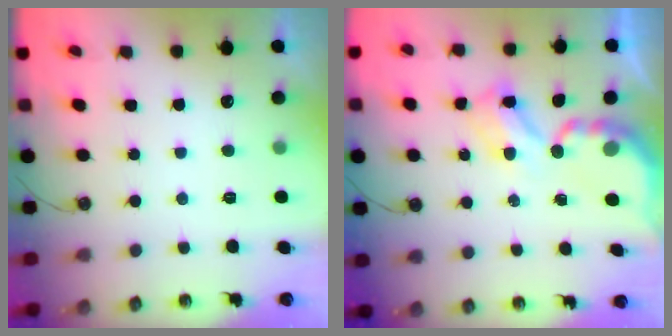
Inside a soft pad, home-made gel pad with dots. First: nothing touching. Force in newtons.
{"total": 4.9, "press": 4.9, "slide": 0.3}